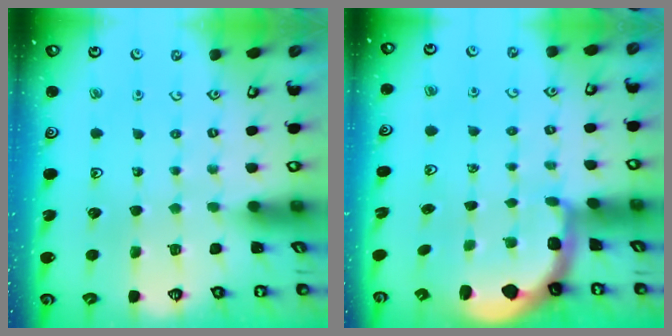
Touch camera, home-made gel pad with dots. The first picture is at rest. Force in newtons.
{"total": 1.0, "press": 0.9, "slide": 0.2}